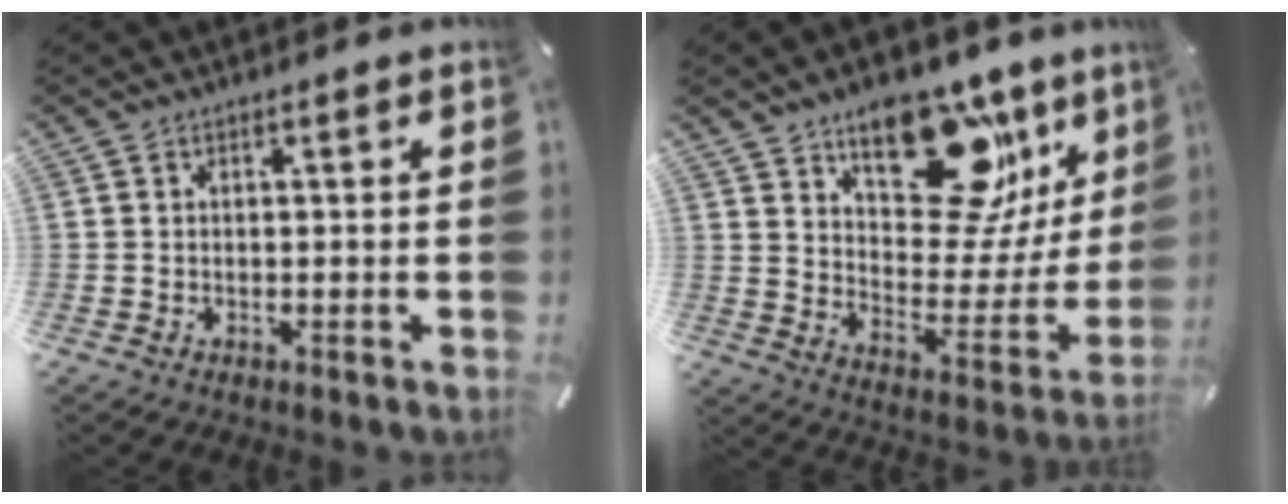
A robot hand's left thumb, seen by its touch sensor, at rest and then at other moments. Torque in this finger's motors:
{"motor_torque": [2.39, 2.27, 1.29, -1.48, 0.45]}